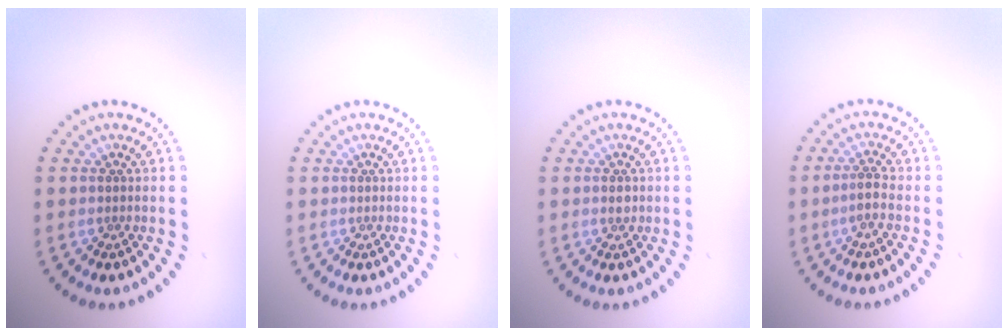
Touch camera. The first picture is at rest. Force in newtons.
{"total": 0.0}
{"total": 0.7, "press": 0.7, "slide": 0.3}
{"total": 1.6, "press": 1.2, "slide": 1.1}